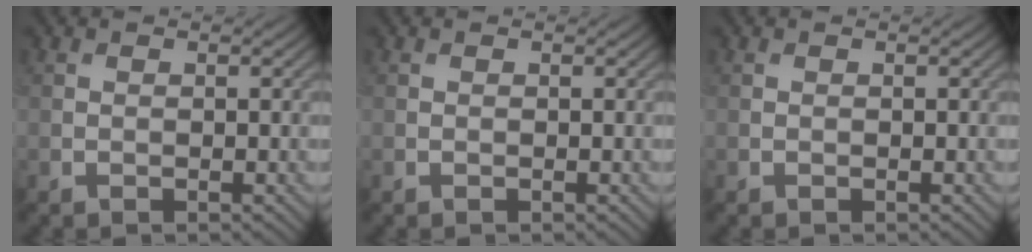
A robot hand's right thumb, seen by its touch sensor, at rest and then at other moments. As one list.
[{"total": 0.0}, {"total": 0.0}]